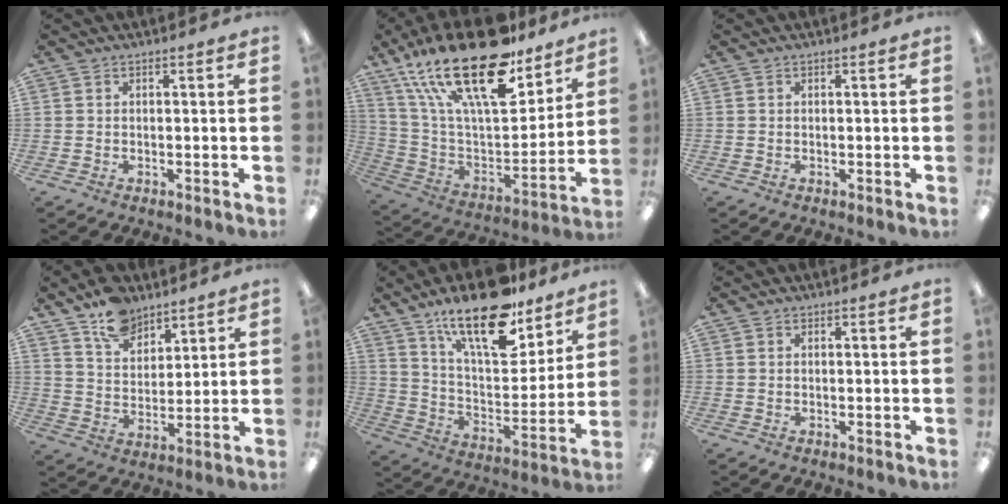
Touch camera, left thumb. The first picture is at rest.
{"total": 30.0, "force": [18.9, 11.7, 20.2], "torque": [-0.367, -0.116, 0.322]}
{"total": 0.0}
{"total": 10.7, "force": [8.1, 6.0, 3.6], "torque": [-0.068, -0.040, 0.152]}
{"total": 21.6, "force": [15.5, 8.1, 12.8], "torque": [-0.210, -0.097, 0.265]}
{"total": 0.0}